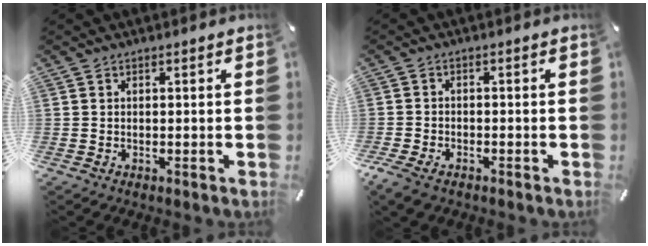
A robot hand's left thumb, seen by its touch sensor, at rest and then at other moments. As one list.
[{"total": 3.5, "force": [-2.4, 1.9, 1.7], "torque": [-0.048, 0.007, -0.051]}]